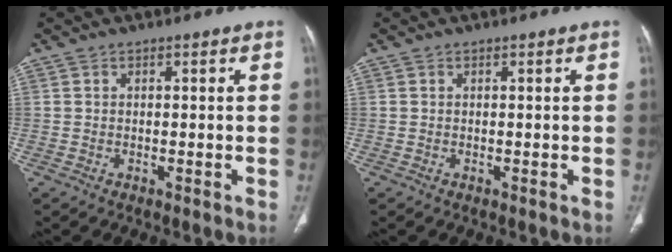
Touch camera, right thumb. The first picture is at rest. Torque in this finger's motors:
{"motor_torque": [-0.03, 0.03, 0.00, 0.00, 0.00]}